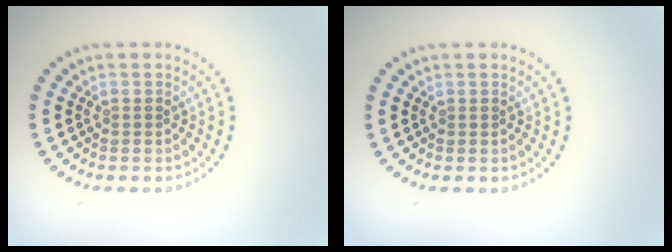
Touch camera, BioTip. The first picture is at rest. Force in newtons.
{"total": 0.0}